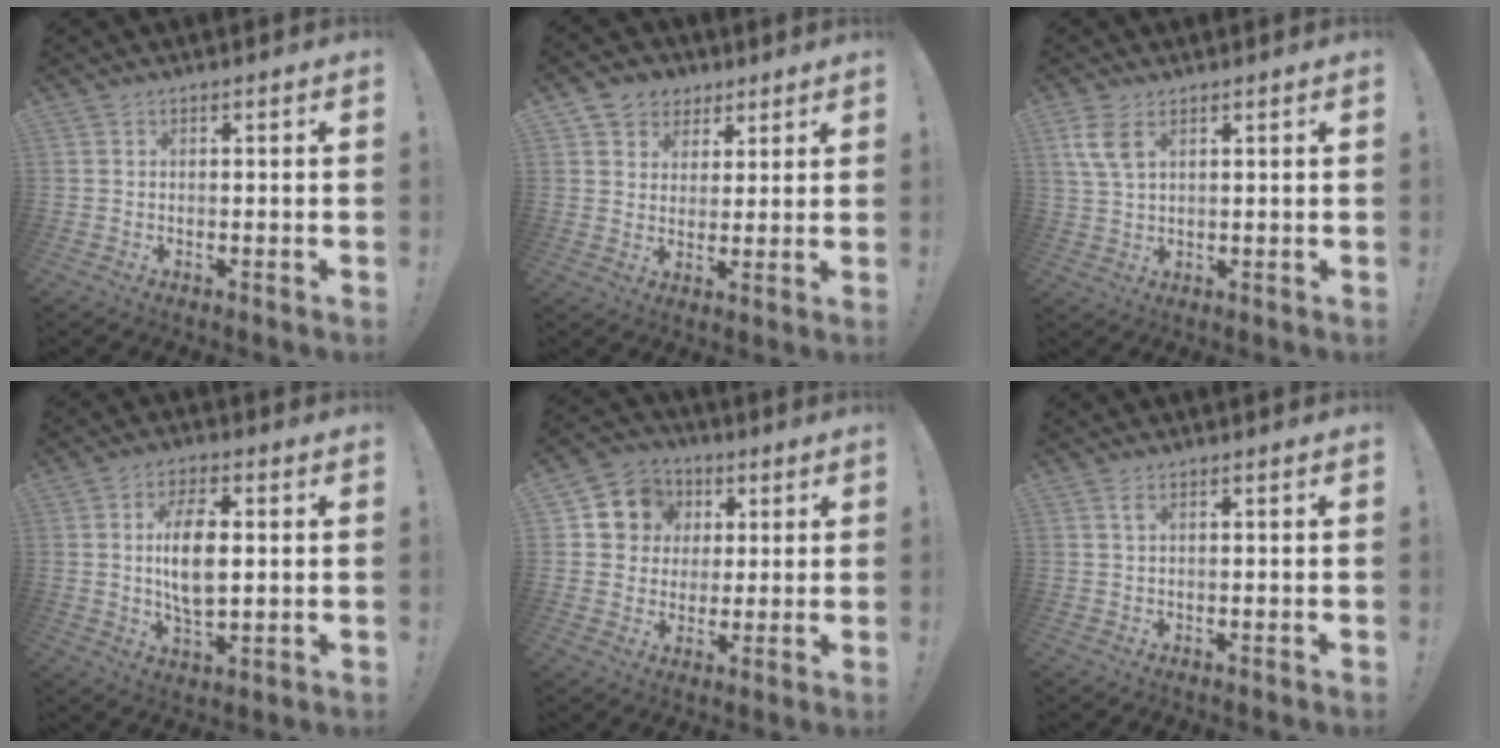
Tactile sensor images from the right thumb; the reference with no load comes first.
{"total": 6.6, "force": [2.8, 6.0, 0.8], "torque": [-0.007, -0.018, 0.057]}
{"total": 6.4, "force": [3.1, 3.4, 4.5], "torque": [-0.091, -0.009, 0.059]}
{"total": 11.3, "force": [1.3, 5.7, 9.6], "torque": [-0.176, -0.003, 0.019]}
{"total": 10.0, "force": [2.5, 9.3, 2.6], "torque": [-0.037, -0.003, 0.054]}
{"total": 1.5, "force": [0.5, 0.2, 1.4], "torque": [-0.022, -0.001, 0.006]}